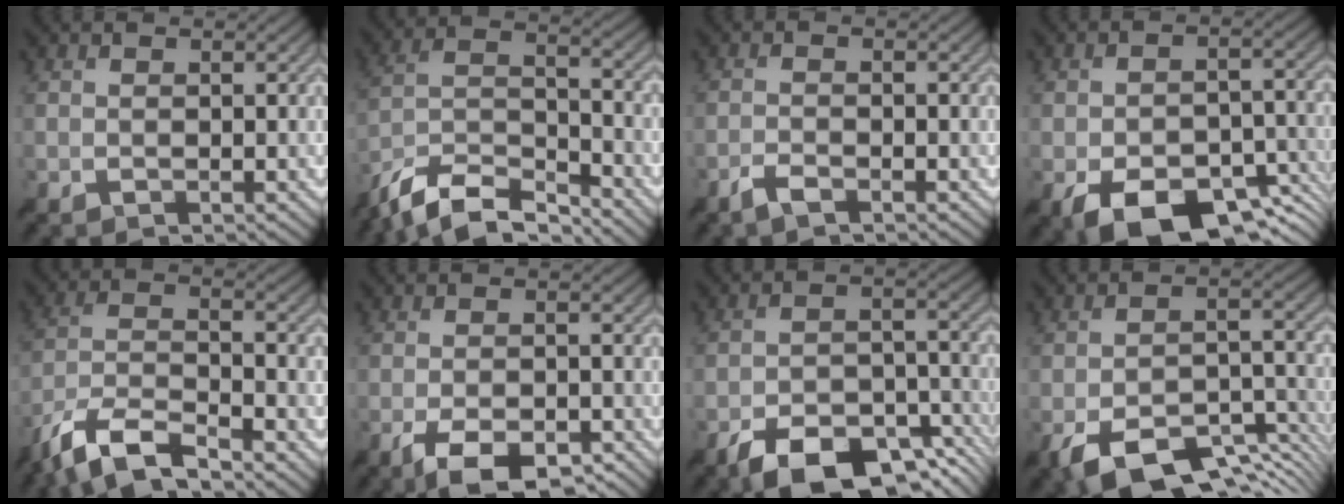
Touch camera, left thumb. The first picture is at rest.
{"total": 11.9, "force": [-9.7, 3.1, 6.1], "torque": [-0.132, -0.002, -0.189]}
{"total": 1.9, "force": [-1.4, 0.3, 1.3], "torque": [-0.031, 0.002, -0.034]}
{"total": 12.0, "force": [-6.6, 5.6, 8.3], "torque": [-0.143, -0.013, -0.109]}
{"total": 10.4, "force": [-7.9, 2.7, 6.3], "torque": [-0.136, -0.003, -0.164]}
{"total": 7.9, "force": [-4.8, 2.5, 5.7], "torque": [-0.102, 0.000, -0.080]}
{"total": 11.6, "force": [-7.6, 4.6, 7.4], "torque": [-0.127, -0.004, -0.141]}
{"total": 11.8, "force": [-7.7, 4.3, 8.0], "torque": [-0.137, -0.008, -0.135]}